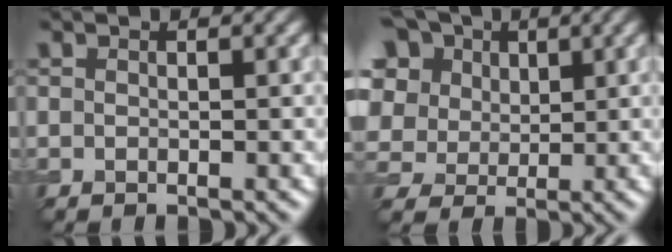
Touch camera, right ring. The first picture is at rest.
{"total": 12.8, "force": [5.6, 9.5, 6.5], "torque": [-0.155, 0.038, 0.087]}